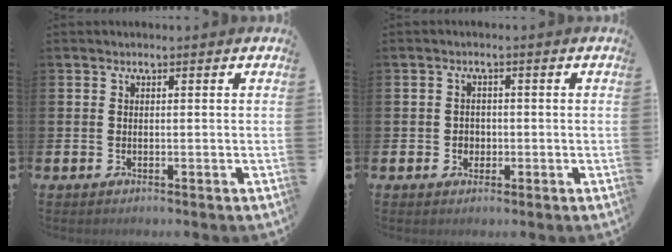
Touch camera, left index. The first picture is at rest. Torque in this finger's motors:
{"motor_torque": [0.21, 0.07, 0.00, 0.02]}